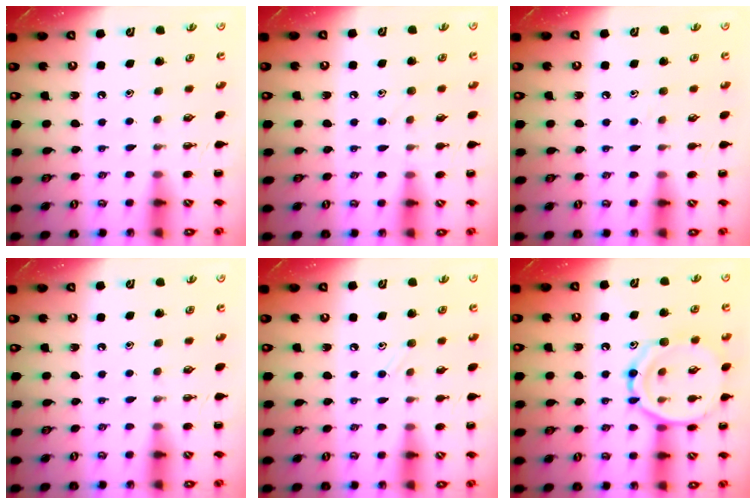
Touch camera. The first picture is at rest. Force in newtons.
{"total": 6.8, "press": 6.5, "slide": 2.0}
{"total": 6.1, "press": 5.8, "slide": 2.1}
{"total": 0.0}
{"total": 4.7, "press": 4.5, "slide": 1.5}
{"total": 14.3, "press": 14.2, "slide": 0.8}